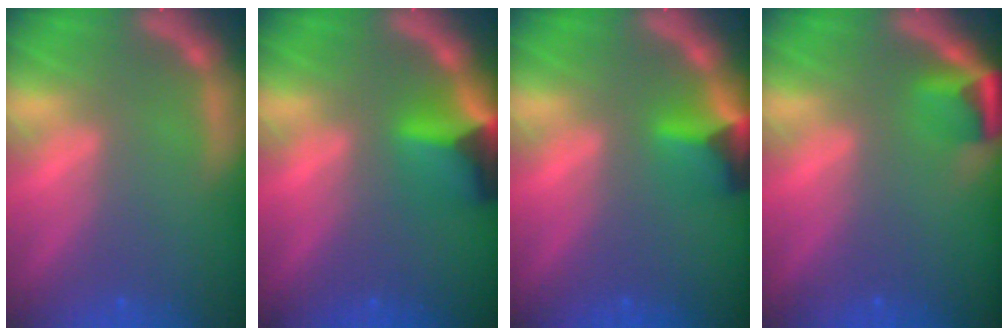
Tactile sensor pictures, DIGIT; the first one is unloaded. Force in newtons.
{"total": 5.4}
{"total": 3.9}
{"total": 2.9}